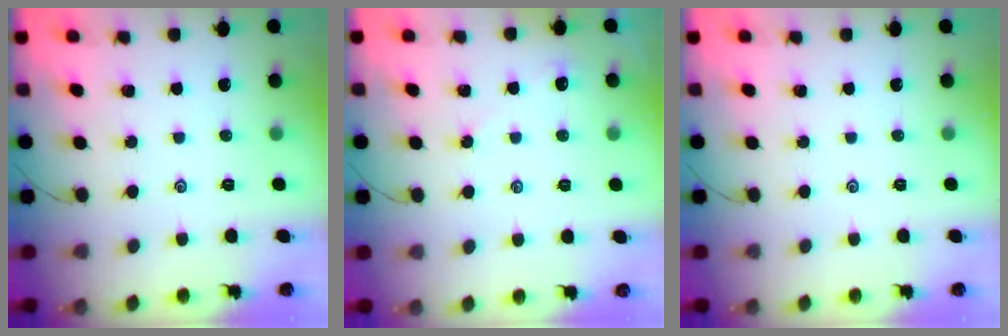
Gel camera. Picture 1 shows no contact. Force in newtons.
{"total": 2.3, "press": 2.3, "slide": 0.3}
{"total": 0.0}